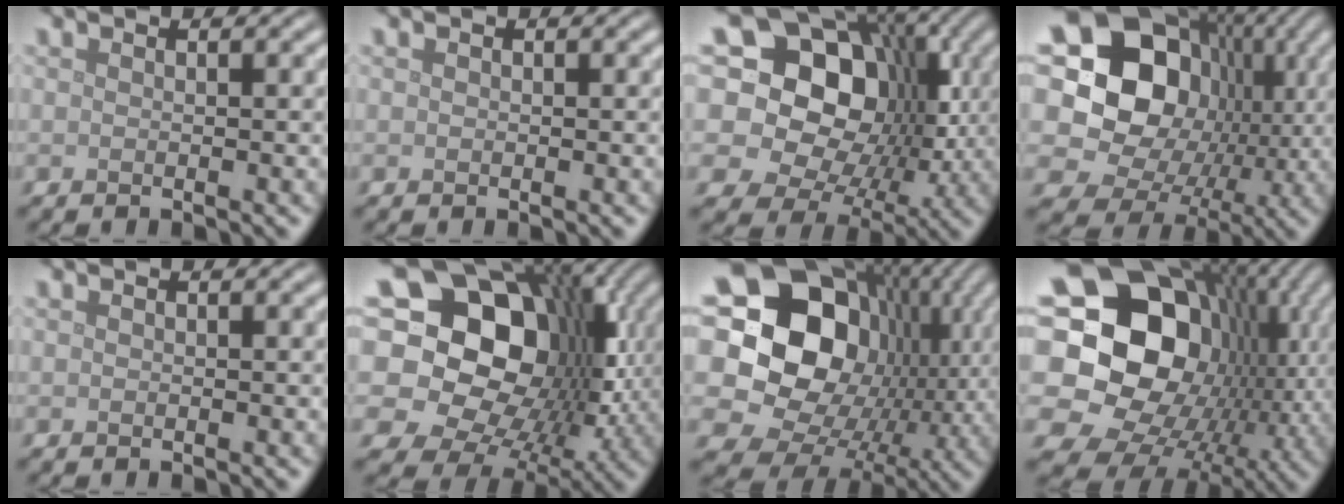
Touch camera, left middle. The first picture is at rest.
{"total": 0.0}
{"total": 19.5, "force": [4.6, 15.7, 10.6], "torque": [-0.188, 0.062, 0.050]}
{"total": 18.0, "force": [3.1, 15.5, 8.7], "torque": [-0.174, 0.032, 0.047]}
{"total": 0.0}
{"total": 20.4, "force": [2.9, 16.1, 12.1], "torque": [-0.189, 0.025, 0.037]}
{"total": 21.2, "force": [3.5, 17.6, 11.2], "torque": [-0.206, 0.010, 0.057]}
{"total": 22.2, "force": [1.8, 18.3, 12.5], "torque": [-0.236, 0.002, 0.014]}